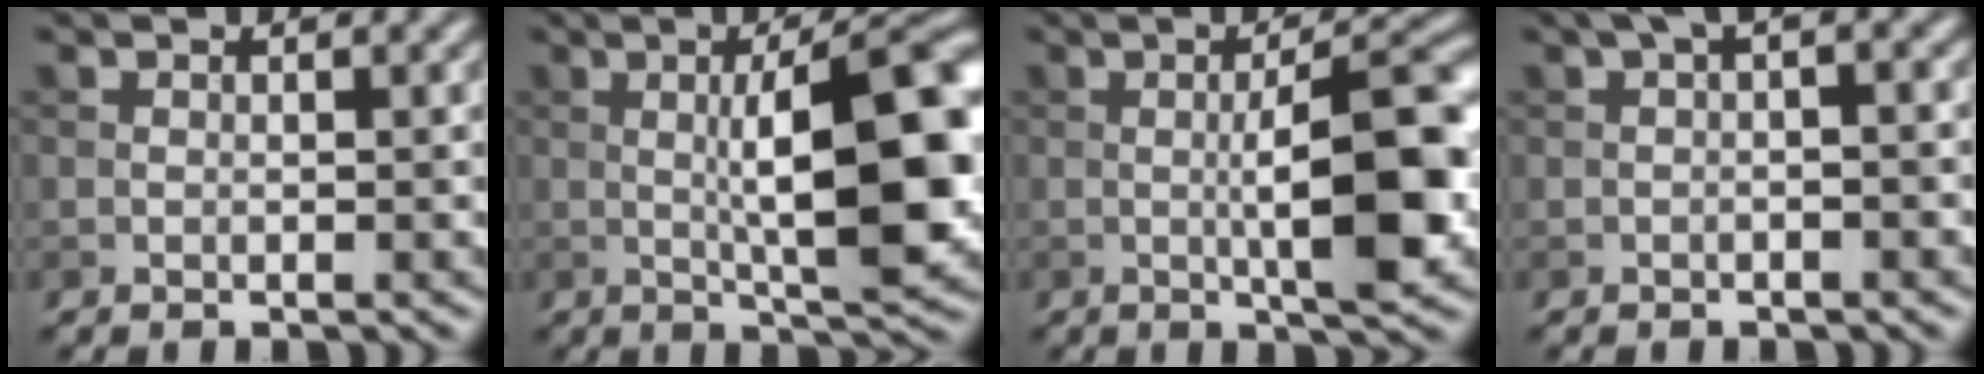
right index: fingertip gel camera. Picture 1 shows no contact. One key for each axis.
{"total": 11.2, "fx": 0.2, "fy": 3.0, "fz": 10.8, "tx": -0.148, "ty": 0.007, "tz": 0.000}
{"total": 8.5, "fx": -0.7, "fy": 2.0, "fz": 8.2, "tx": -0.119, "ty": 0.006, "tz": -0.013}
{"total": 3.0, "fx": 0.6, "fy": 0.7, "fz": 2.9, "tx": -0.041, "ty": 0.009, "tz": 0.001}